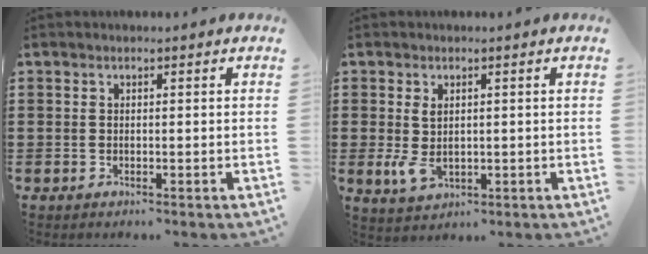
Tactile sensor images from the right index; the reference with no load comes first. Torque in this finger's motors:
{"motor_torque": [0.61, 0.53, 0.14, 0.01]}